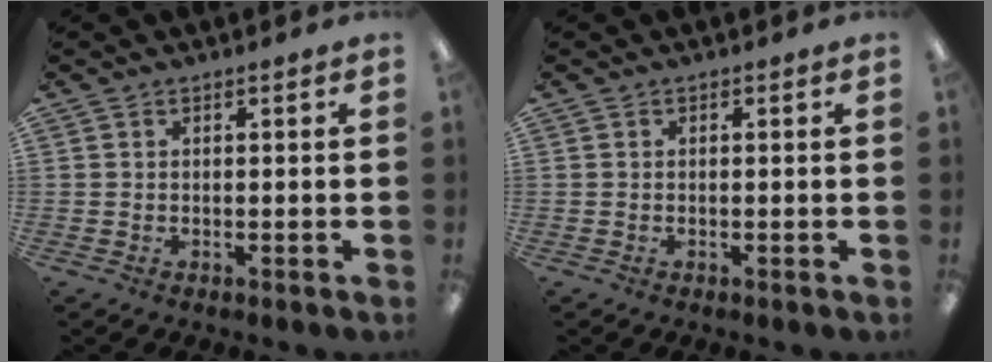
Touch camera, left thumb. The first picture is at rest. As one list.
[{"total": 0.0}]